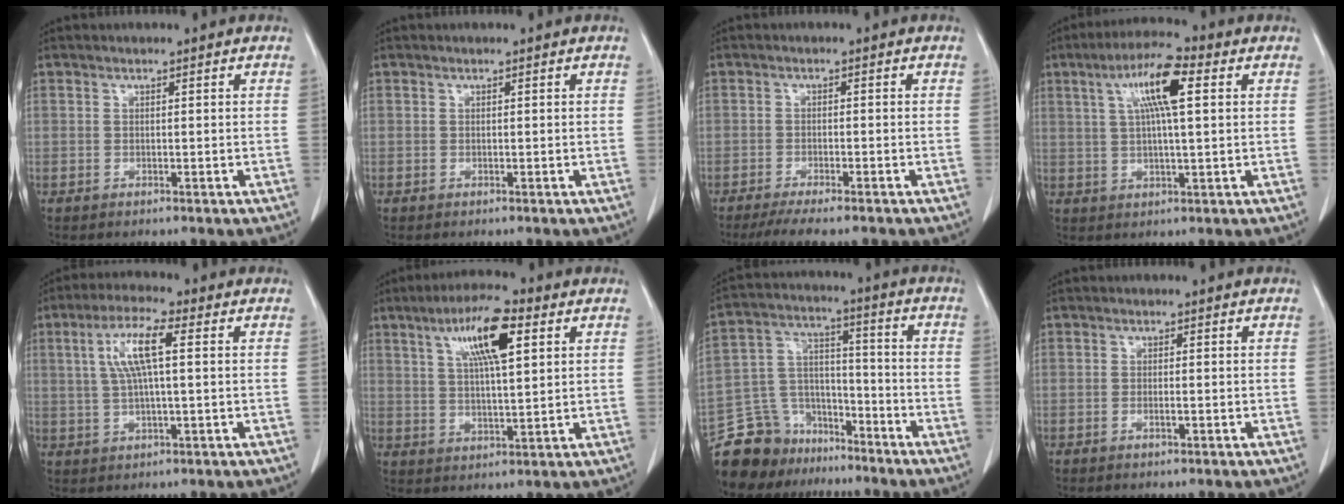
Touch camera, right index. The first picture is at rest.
{"total": 0.0}
{"total": 7.8, "force": [-6.6, 0.9, 4.1], "torque": [-0.054, -0.013, -0.101]}
{"total": 9.3, "force": [3.1, 1.1, 8.8], "torque": [-0.162, 0.018, 0.051]}
{"total": 7.8, "force": [1.9, 1.1, 7.5], "torque": [-0.152, 0.013, 0.035]}
{"total": 10.3, "force": [4.4, 1.9, 9.1], "torque": [-0.164, 0.013, 0.076]}
{"total": 13.1, "force": [-10.6, 7.5, 1.5], "torque": [-0.044, 0.064, -0.184]}
{"total": 1.0, "force": [-0.4, 0.2, 0.9], "torque": [-0.019, -0.001, -0.007]}